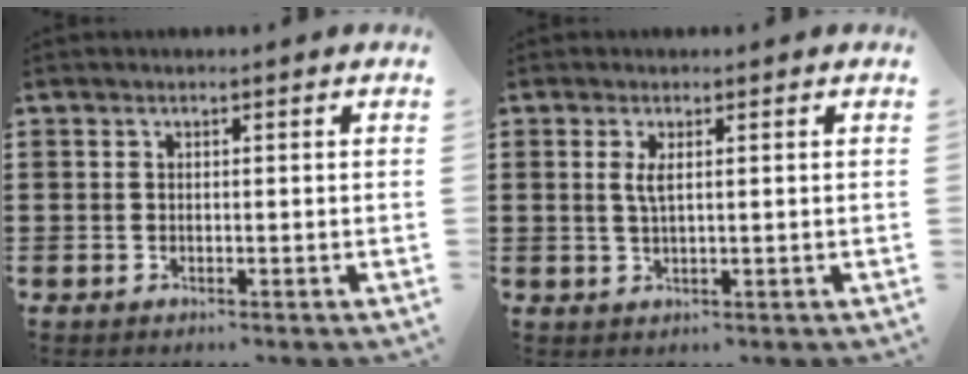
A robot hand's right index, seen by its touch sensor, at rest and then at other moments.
{"total": 2.1, "force": [0.6, 0.5, 2.0], "torque": [-0.040, 0.002, 0.008]}